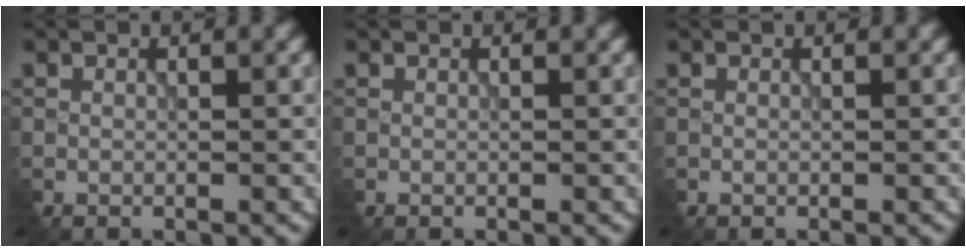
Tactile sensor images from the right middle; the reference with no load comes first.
{"total": 0.0}
{"total": 0.0}